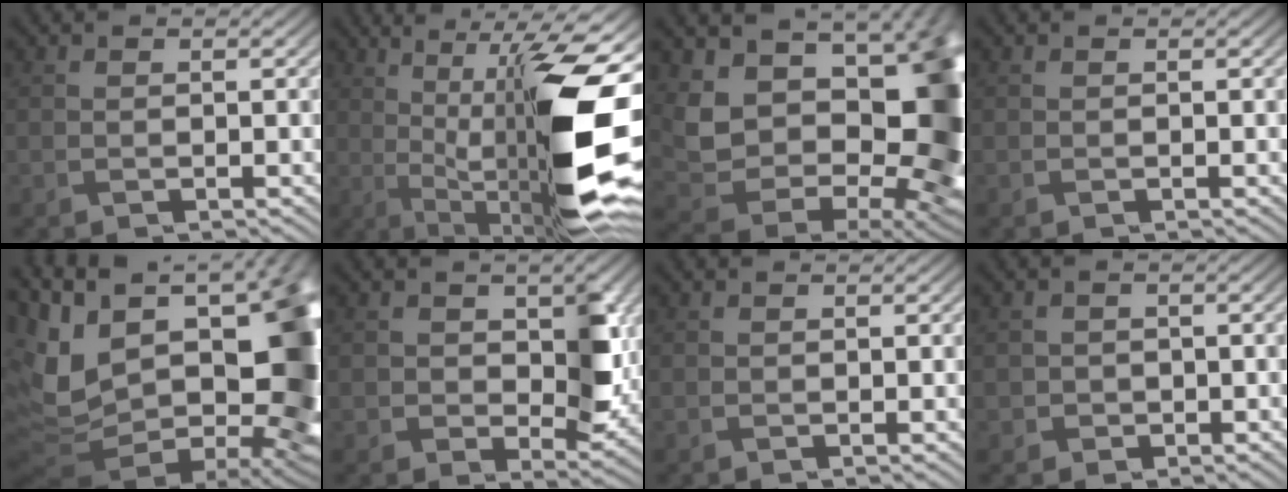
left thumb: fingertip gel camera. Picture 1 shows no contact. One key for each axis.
{"total": 15.8, "fx": 0.6, "fy": 4.3, "fz": 15.2, "tx": -0.233, "ty": 0.009, "tz": 0.010}
{"total": 17.8, "fx": 2.3, "fy": 12.4, "fz": 12.7, "tx": -0.199, "ty": -0.035, "tz": 0.084}
{"total": 0.0}
{"total": 18.6, "fx": -0.3, "fy": 9.7, "fz": 15.8, "tx": -0.245, "ty": -0.032, "tz": 0.037}
{"total": 7.0, "fx": 0.7, "fy": 4.7, "fz": 5.2, "tx": -0.095, "ty": -0.014, "tz": 0.008}
{"total": 0.0}
{"total": 2.4, "fx": -0.8, "fy": 2.2, "fz": 0.4, "tx": -0.009, "ty": -0.002, "tz": -0.021}